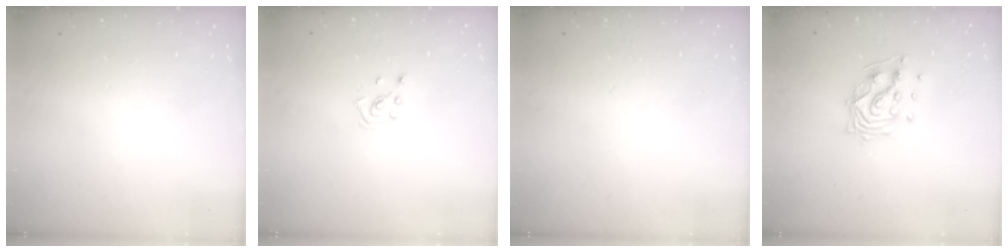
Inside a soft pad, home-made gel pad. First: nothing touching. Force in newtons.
{"total": 2.1, "press": 2.0, "slide": 0.3}
{"total": 0.0}
{"total": 11.0, "press": 11.0, "slide": 0.9}